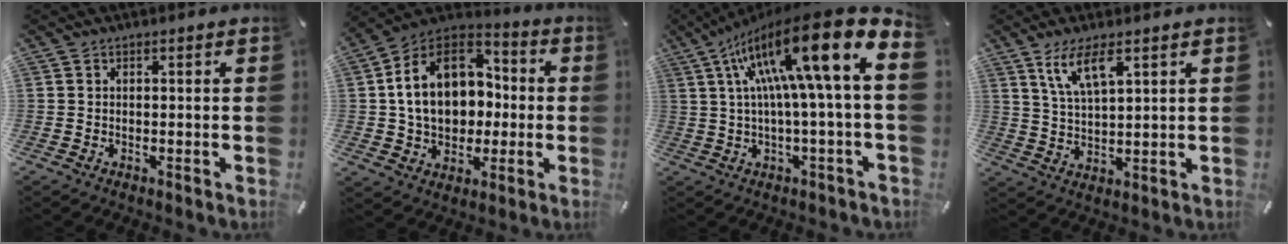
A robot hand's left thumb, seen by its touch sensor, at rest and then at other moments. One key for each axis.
{"total": 17.0, "fx": 0.3, "fy": 13.9, "fz": 9.9, "tx": -0.189, "ty": 0.013, "tz": 0.008}
{"total": 20.4, "fx": 7.2, "fy": 2.4, "fz": 18.9, "tx": -0.341, "ty": -0.056, "tz": 0.104}
{"total": 7.5, "fx": 4.7, "fy": 2.3, "fz": 5.4, "tx": -0.119, "ty": -0.002, "tz": 0.084}